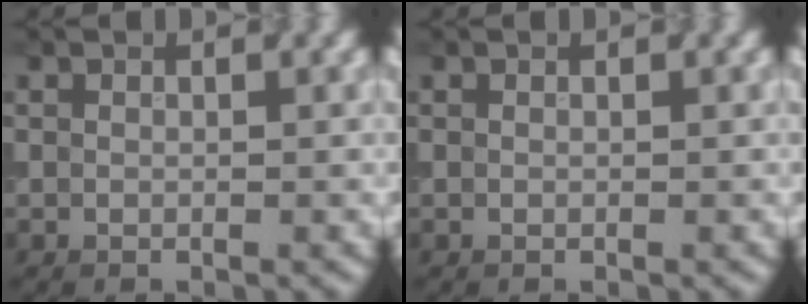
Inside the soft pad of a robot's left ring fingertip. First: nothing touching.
{"total": 0.0}